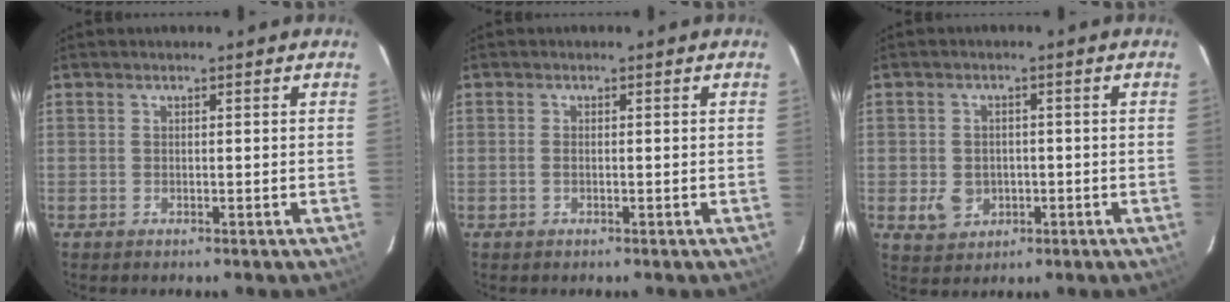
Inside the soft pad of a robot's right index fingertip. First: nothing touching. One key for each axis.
{"total": 0.8, "fx": -0.2, "fy": 0.3, "fz": 0.7, "tx": -0.016, "ty": 0.001, "tz": -0.005}
{"total": 5.4, "fx": -1.2, "fy": 4.6, "fz": 2.6, "tx": -0.059, "ty": 0.004, "tz": -0.006}